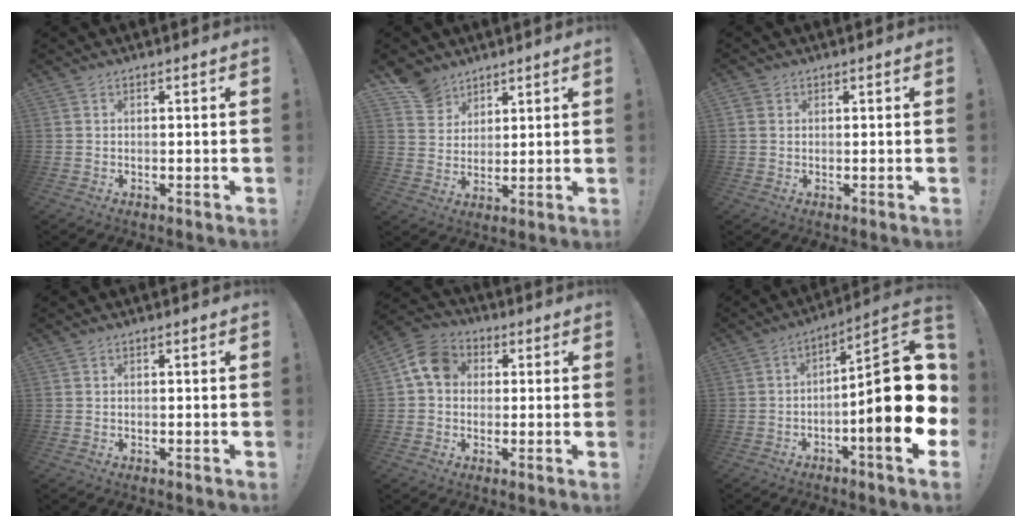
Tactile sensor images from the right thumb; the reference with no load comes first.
{"total": 8.7, "force": [6.4, 5.8, 1.2], "torque": [-0.015, -0.039, 0.126]}
{"total": 2.0, "force": [0.6, 1.7, 0.8], "torque": [-0.019, 0.005, 0.013]}
{"total": 0.0}
{"total": 10.1, "force": [2.4, 8.0, 5.8], "torque": [-0.081, 0.011, 0.050]}
{"total": 21.9, "force": [-2.9, 5.3, 21.0], "torque": [-0.302, 0.020, -0.042]}